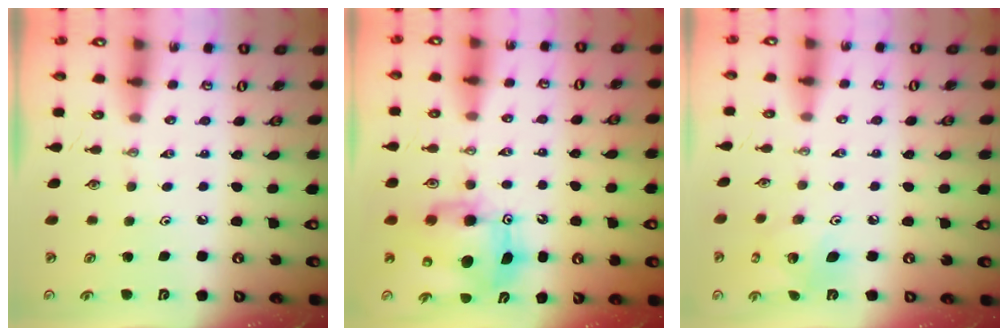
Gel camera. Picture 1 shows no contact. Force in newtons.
{"total": 9.7, "press": 9.7, "slide": 0.9}
{"total": 8.3, "press": 8.3, "slide": 0.3}